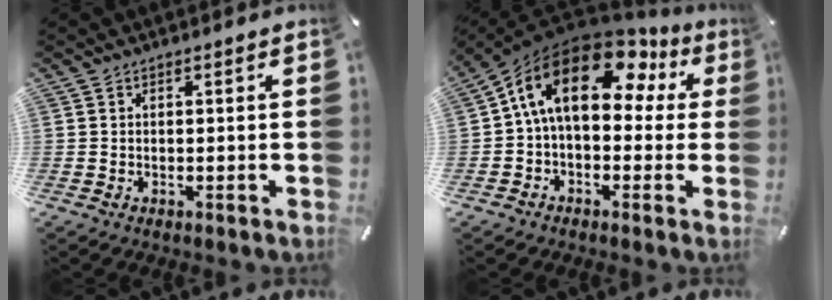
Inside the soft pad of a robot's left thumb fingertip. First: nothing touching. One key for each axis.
{"total": 18.1, "fx": 6.2, "fy": 10.3, "fz": 13.5, "tx": -0.238, "ty": -0.021, "tz": 0.102}